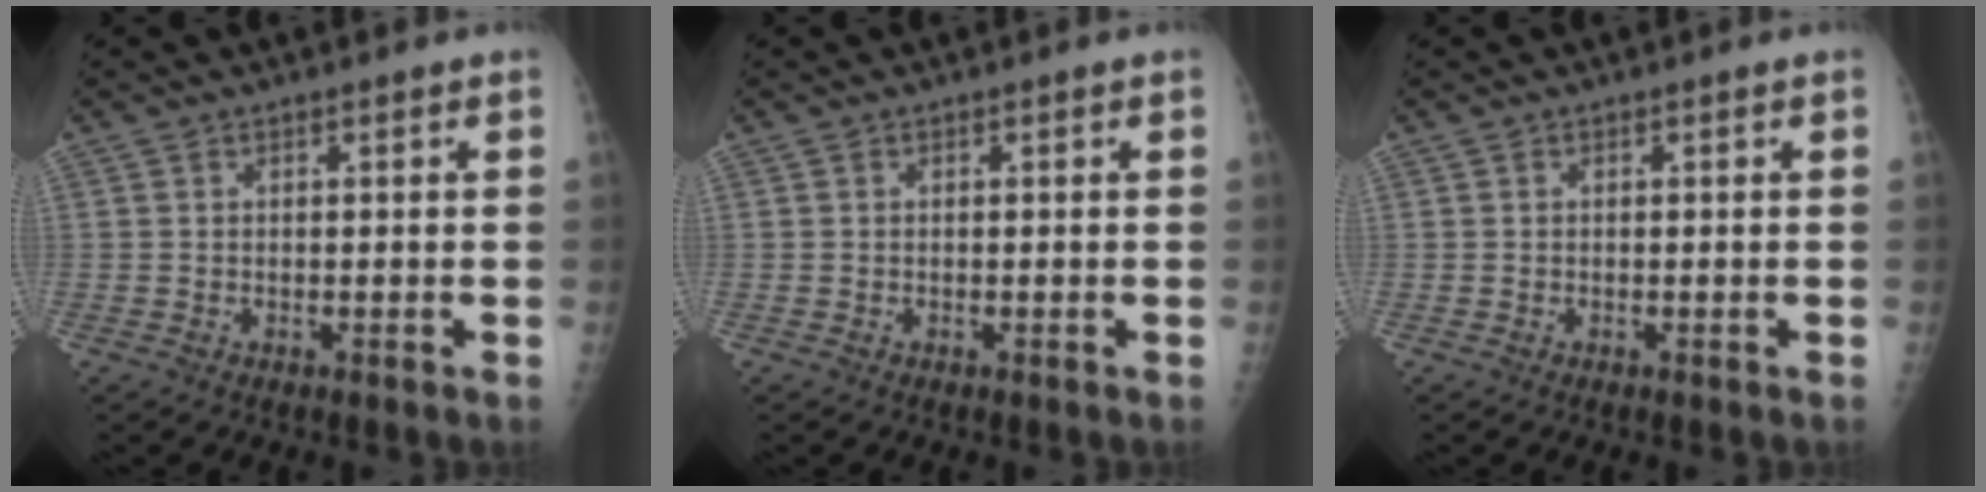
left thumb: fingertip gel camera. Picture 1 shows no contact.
{"total": 0.0}
{"total": 0.0}